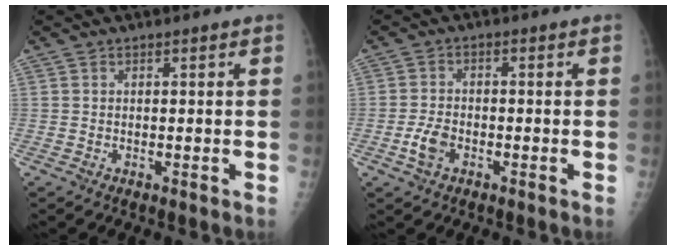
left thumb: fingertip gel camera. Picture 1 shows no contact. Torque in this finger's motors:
{"motor_torque": [-0.42, 0.41, 0.01, -0.01, 0.00]}